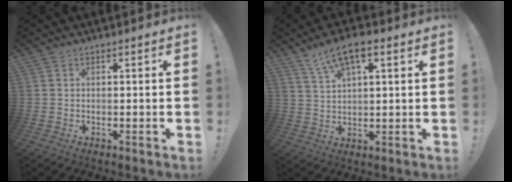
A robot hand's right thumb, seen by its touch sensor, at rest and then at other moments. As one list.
[{"total": 8.5, "force": [4.8, 3.1, 6.3], "torque": [-0.115, -0.012, 0.090]}]